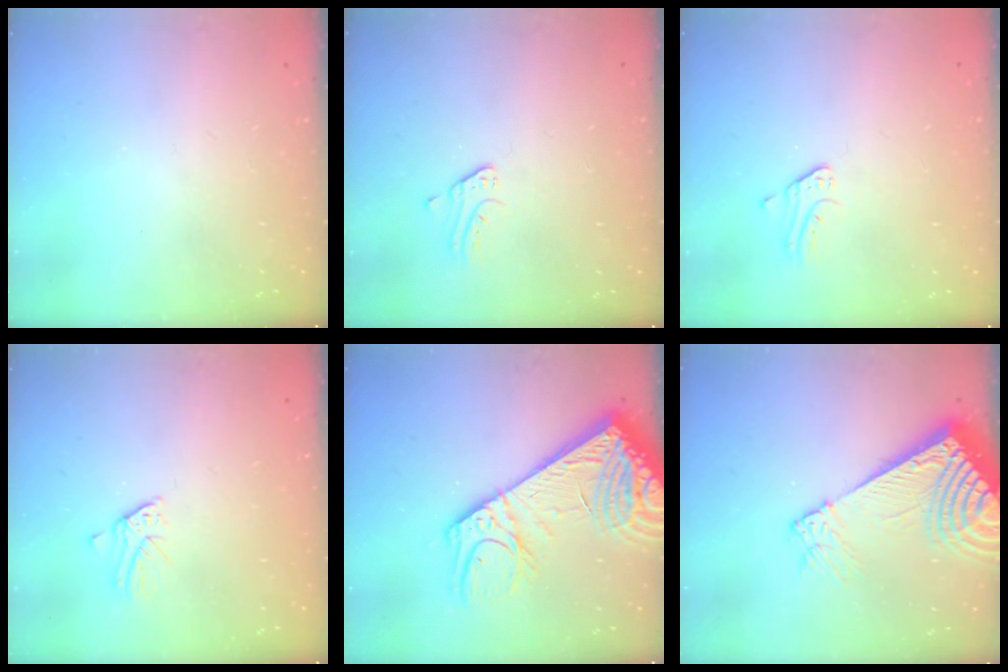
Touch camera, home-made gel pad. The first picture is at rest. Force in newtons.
{"total": 0.8, "press": 0.8, "slide": 0.1}
{"total": 0.8, "press": 0.8, "slide": 0.1}
{"total": 1.6, "press": 1.6, "slide": 0.1}
{"total": 22.3, "press": 21.7, "slide": 4.9}
{"total": 16.3, "press": 16.1, "slide": 3.0}